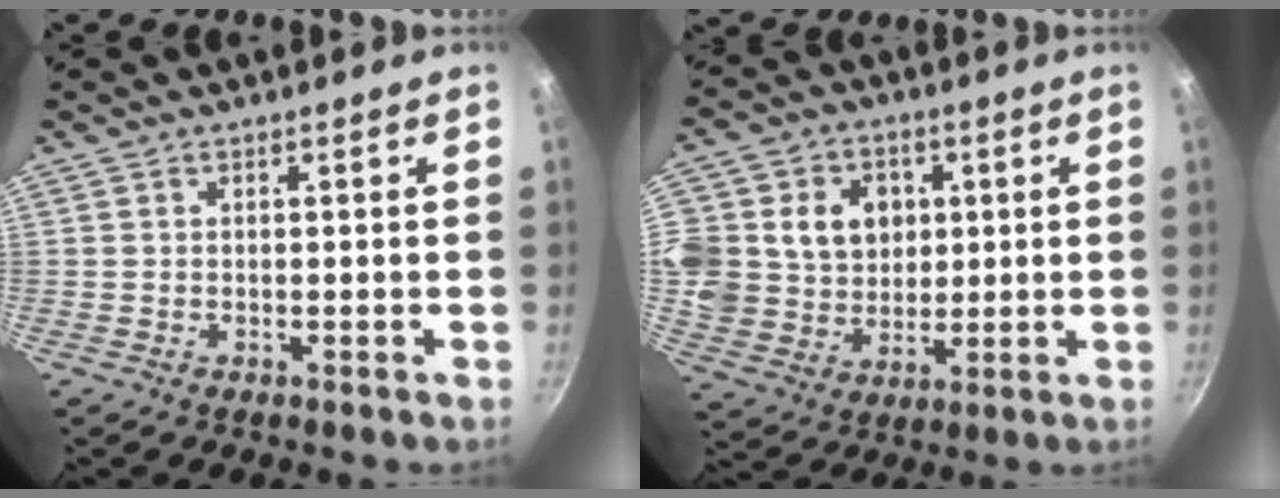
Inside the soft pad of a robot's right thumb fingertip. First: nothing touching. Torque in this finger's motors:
{"motor_torque": [0.11, 0.28, 0.13, -0.06, 0.13]}